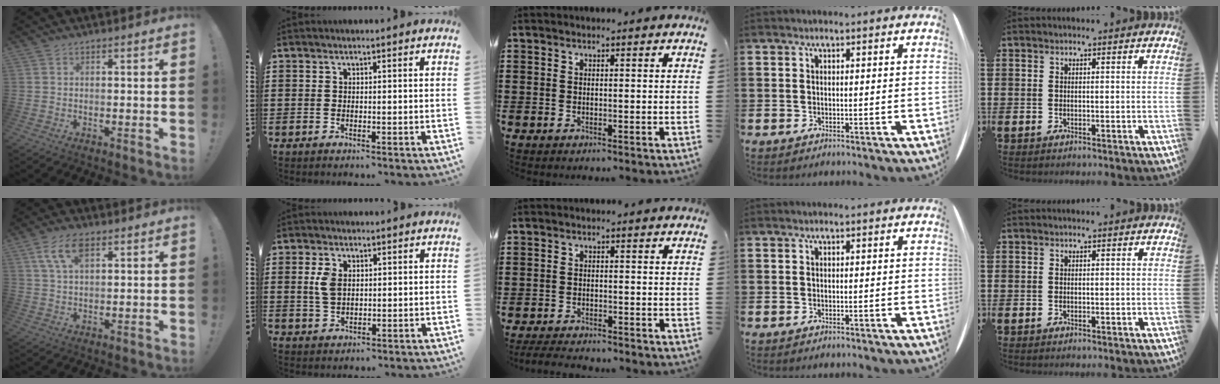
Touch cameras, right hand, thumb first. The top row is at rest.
{"thumb": {"total": 8.3, "force": [4.0, 4.0, 6.1], "torque": [-0.115, 0.001, 0.077]}, "index": {"total": 4.1, "force": [0.9, 2.5, 3.2], "torque": [-0.076, 0.007, 0.013]}, "middle": {"total": 2.3, "force": [-2.3, 0.2, 0.5], "torque": [-0.011, 0.001, -0.047]}}